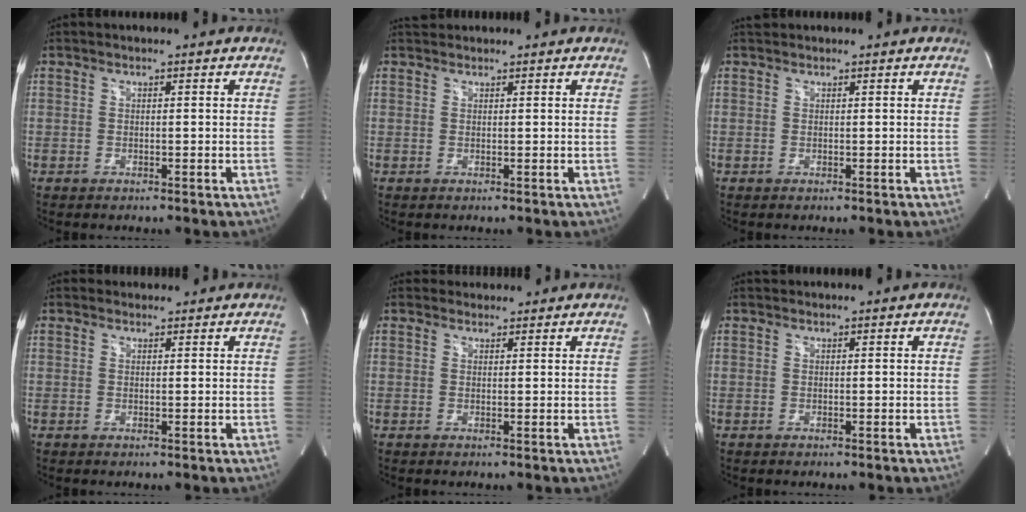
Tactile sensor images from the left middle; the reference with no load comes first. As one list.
[{"total": 1.6, "force": [1.5, 0.5, 0.1], "torque": [-0.008, 0.023, 0.028]}, {"total": 0.9, "force": [0.8, 0.3, 0.0], "torque": [-0.009, 0.017, 0.017]}, {"total": 1.5, "force": [1.4, 0.6, -0.2], "torque": [-0.004, 0.014, 0.019]}, {"total": 2.3, "force": [2.2, 0.9, -0.4], "torque": [0.004, 0.019, 0.031]}, {"total": 0.7, "force": [0.7, 0.1, -0.1], "torque": [-0.005, 0.017, 0.015]}]